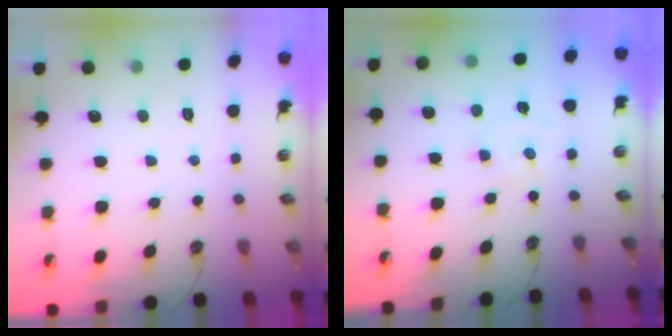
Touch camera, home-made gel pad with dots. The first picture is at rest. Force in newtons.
{"total": 0.0}